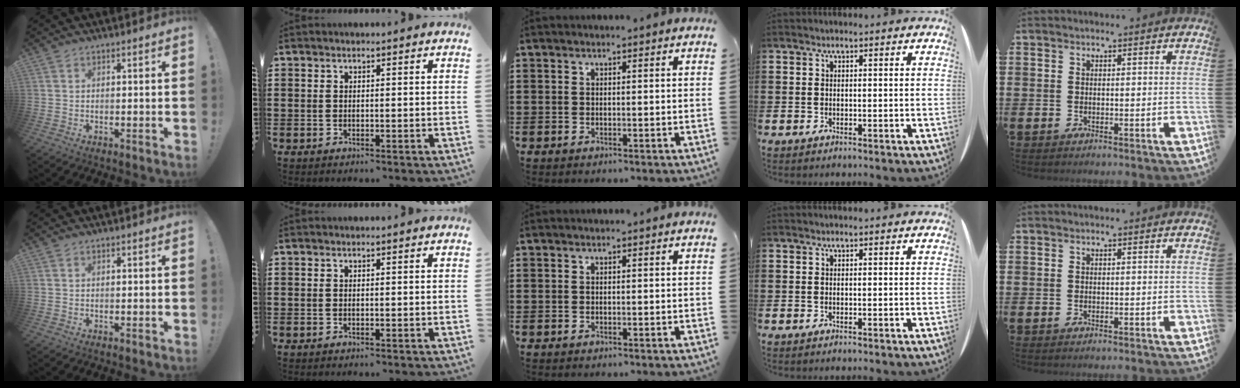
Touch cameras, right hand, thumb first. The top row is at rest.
{}